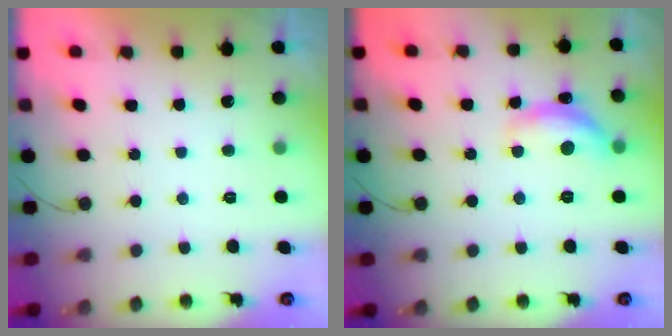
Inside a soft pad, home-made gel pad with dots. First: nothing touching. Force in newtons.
{"total": 13.2, "press": 13.1, "slide": 0.7}